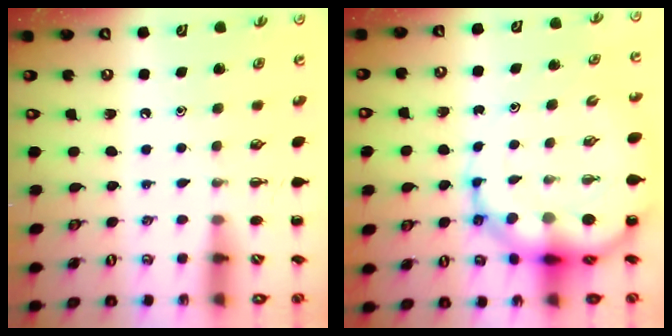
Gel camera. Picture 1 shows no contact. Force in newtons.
{"total": 13.2, "press": 12.8, "slide": 3.5}